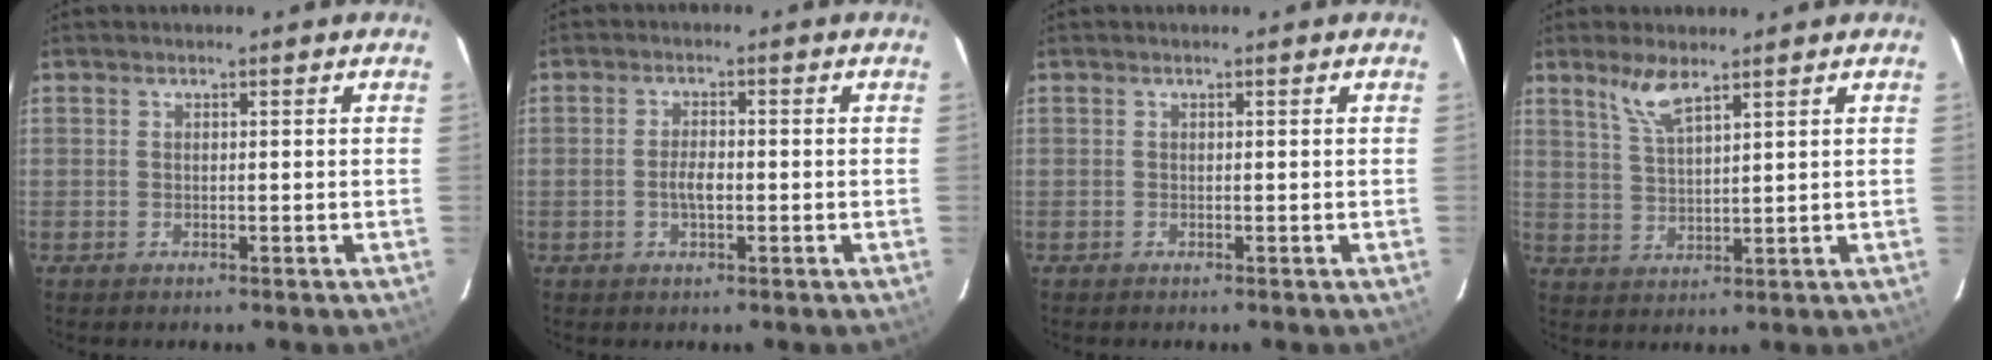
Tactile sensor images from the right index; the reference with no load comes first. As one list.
[{"total": 3.1, "force": [-0.7, 1.3, 2.7], "torque": [-0.051, 0.002, -0.012]}, {"total": 0.0}, {"total": 5.3, "force": [3.8, 1.1, 3.4], "torque": [-0.072, 0.001, 0.082]}]